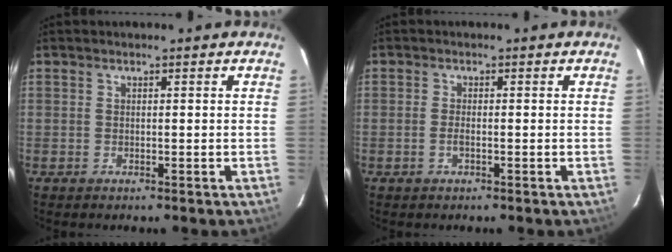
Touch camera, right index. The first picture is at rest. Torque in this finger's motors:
{"motor_torque": [-0.19, -0.07, -0.05, 0.00]}